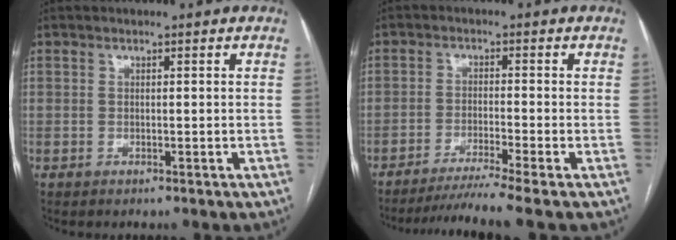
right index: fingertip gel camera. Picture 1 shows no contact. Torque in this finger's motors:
{"motor_torque": [1.03, -0.75, 0.22, 0.06]}